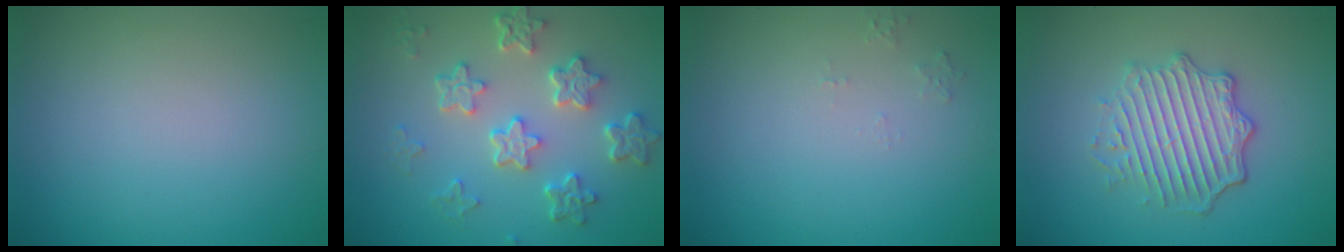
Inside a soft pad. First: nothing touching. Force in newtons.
{"total": 5.3, "press": 4.1, "slide": 3.4}
{"total": 0.8, "press": 0.7, "slide": 0.2}
{"total": 4.5, "press": 3.7, "slide": 2.6}